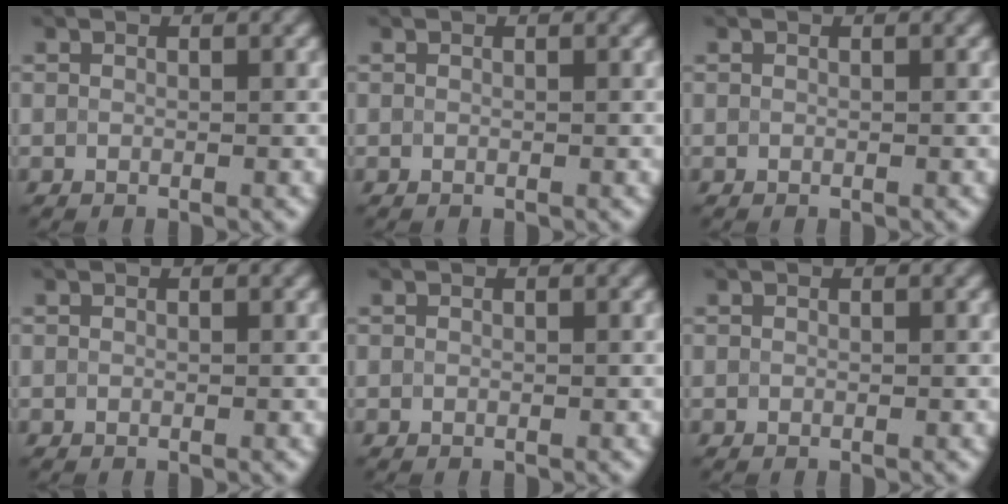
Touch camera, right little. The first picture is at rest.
{"total": 0.0}
{"total": 0.0}
{"total": 0.0}
{"total": 0.0}
{"total": 0.0}